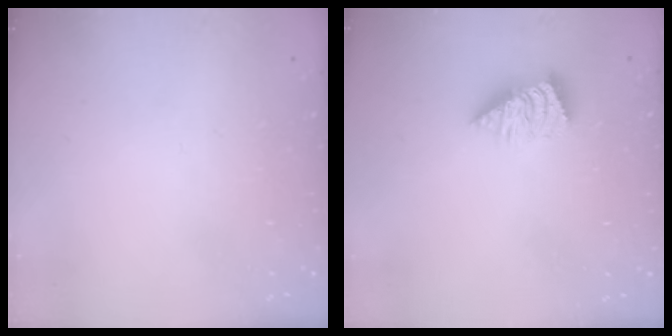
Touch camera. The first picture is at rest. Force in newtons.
{"total": 2.6, "press": 2.5, "slide": 0.3}